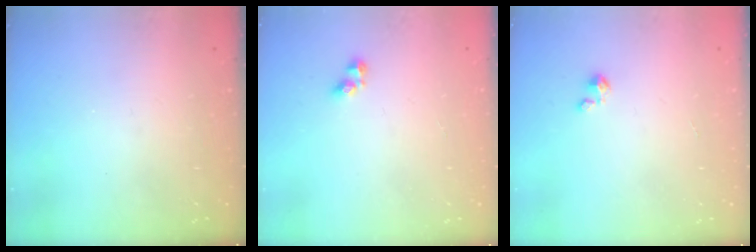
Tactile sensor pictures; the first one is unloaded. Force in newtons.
{"total": 3.0, "press": 2.9, "slide": 0.9}
{"total": 1.5, "press": 1.5, "slide": 0.1}